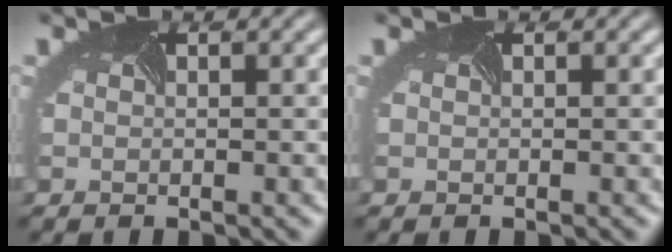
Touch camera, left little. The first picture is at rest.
{"total": 0.0}